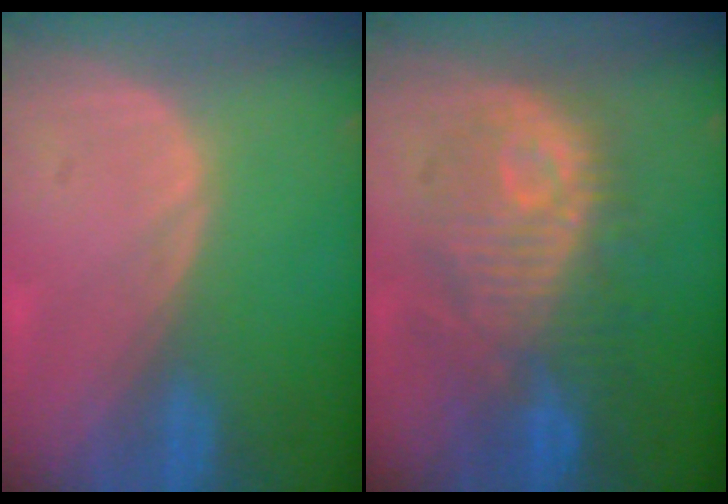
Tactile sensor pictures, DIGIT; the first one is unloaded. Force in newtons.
{"total": 10.5, "press": 10.2, "slide": 2.3}